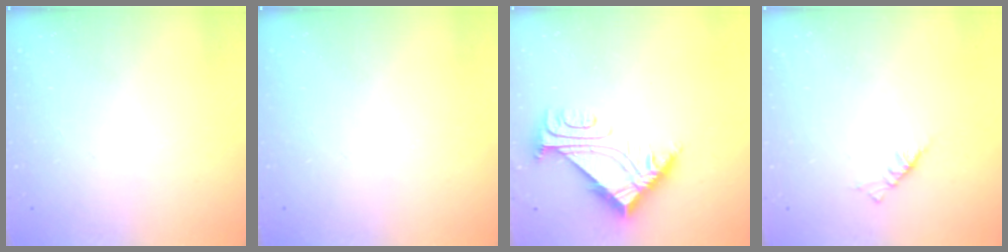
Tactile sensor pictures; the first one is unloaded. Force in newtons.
{"total": 0.0}
{"total": 7.0, "press": 7.0, "slide": 0.7}
{"total": 2.3, "press": 2.2, "slide": 0.5}